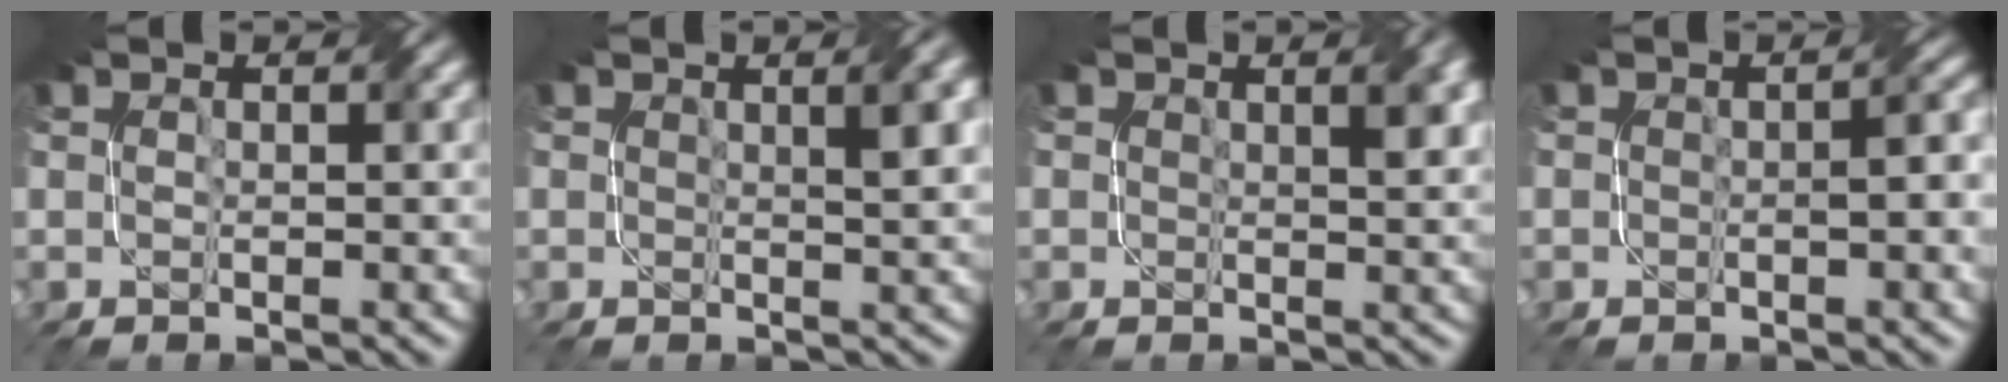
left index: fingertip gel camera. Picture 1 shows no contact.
{"total": 2.3, "force": [0.7, 0.6, 2.1], "torque": [-0.016, 0.007, 0.011]}
{"total": 1.6, "force": [0.5, 0.6, 1.4], "torque": [-0.012, 0.003, 0.009]}
{"total": 2.1, "force": [-0.7, 0.7, 1.9], "torque": [-0.025, 0.006, -0.008]}